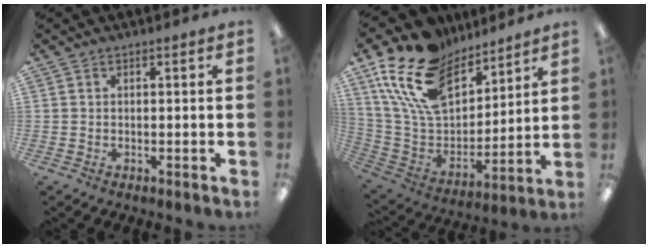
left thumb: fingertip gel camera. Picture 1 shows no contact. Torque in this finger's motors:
{"motor_torque": [2.03, 2.03, 1.29, -1.48, 0.45]}